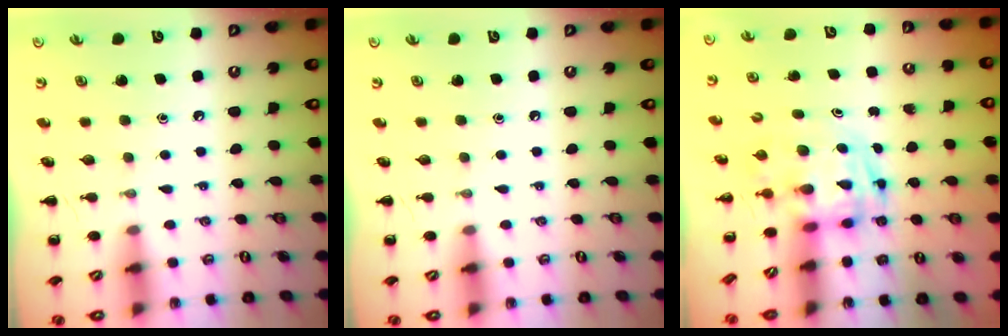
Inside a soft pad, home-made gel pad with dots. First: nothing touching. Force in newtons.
{"total": 0.0}
{"total": 2.7, "press": 2.6, "slide": 0.5}